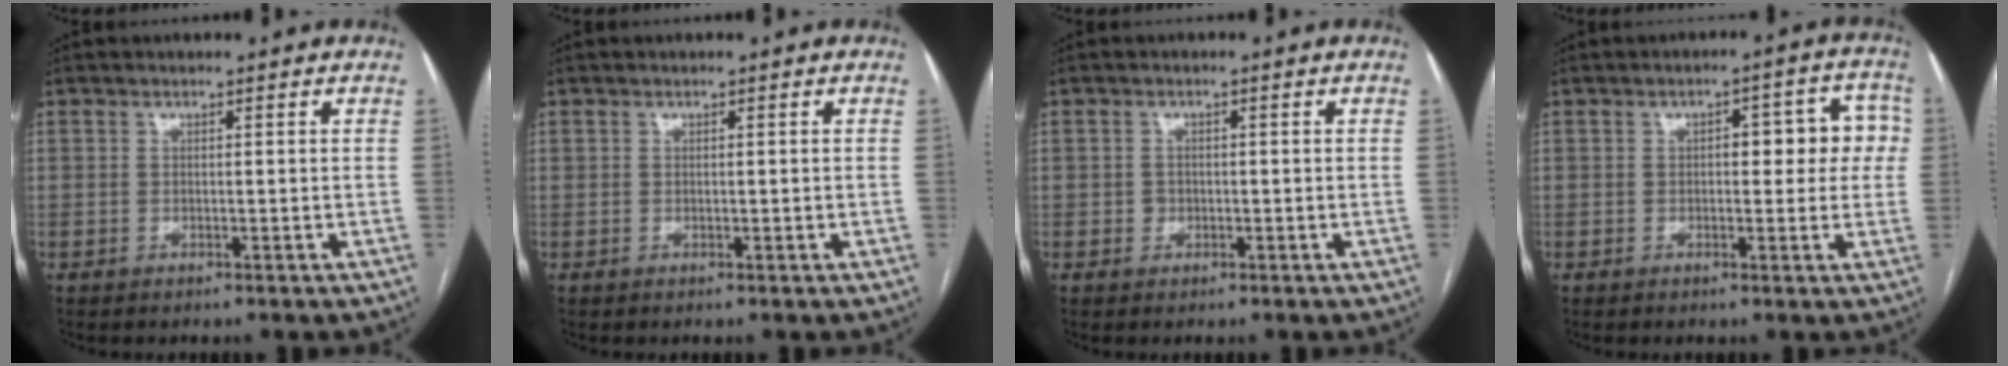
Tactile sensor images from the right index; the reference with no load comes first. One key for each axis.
{"total": 0.0}
{"total": 1.3, "fx": -0.4, "fy": 1.2, "fz": 0.3, "tx": -0.001, "ty": 0.005, "tz": -0.006}
{"total": 7.8, "fx": 0.8, "fy": 3.6, "fz": 6.8, "tx": -0.070, "ty": 0.037, "tz": 0.008}